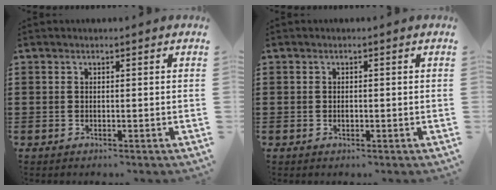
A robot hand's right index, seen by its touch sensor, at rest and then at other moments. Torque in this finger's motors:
{"motor_torque": [2.14, 0.00, 0.01, 0.01]}